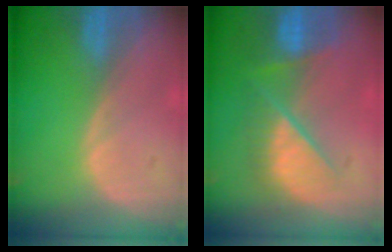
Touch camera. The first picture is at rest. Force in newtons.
{"total": 9.6, "press": 8.3, "slide": 4.8}